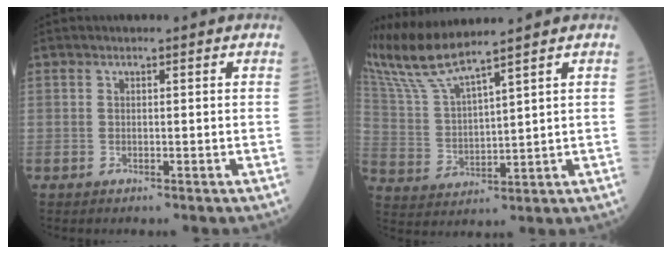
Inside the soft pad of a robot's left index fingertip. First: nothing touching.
{"total": 8.9, "force": [8.0, -1.4, 3.5], "torque": [-0.093, -0.001, 0.171]}